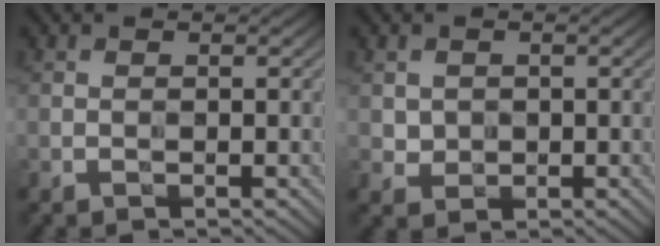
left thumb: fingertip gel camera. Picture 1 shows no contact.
{"total": 2.0, "force": [0.4, 1.9, 0.6], "torque": [-0.020, -0.007, 0.010]}